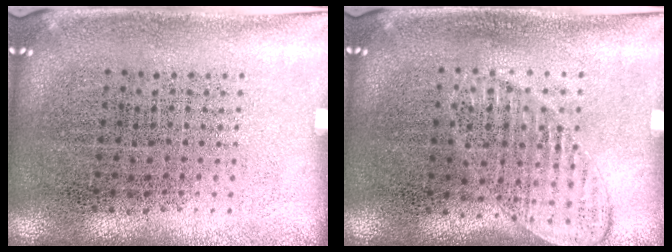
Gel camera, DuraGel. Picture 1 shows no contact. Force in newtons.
{"total": 1.0, "press": 1.0, "slide": 0.2}